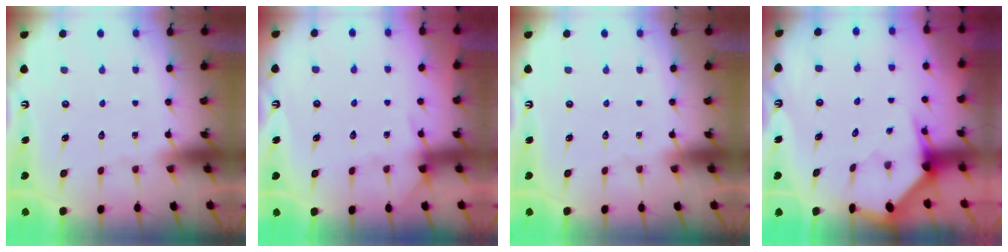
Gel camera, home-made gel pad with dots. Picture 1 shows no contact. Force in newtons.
{"total": 5.0, "press": 4.9, "slide": 0.6}
{"total": 0.0}
{"total": 3.5, "press": 3.5, "slide": 0.3}